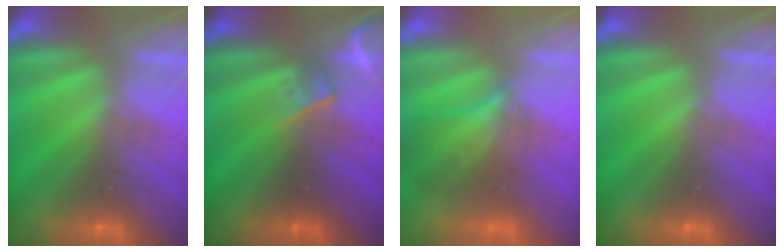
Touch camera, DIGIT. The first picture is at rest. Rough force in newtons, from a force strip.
{"total": 2.4}
{"total": 3.1}
{"total": 0.0}